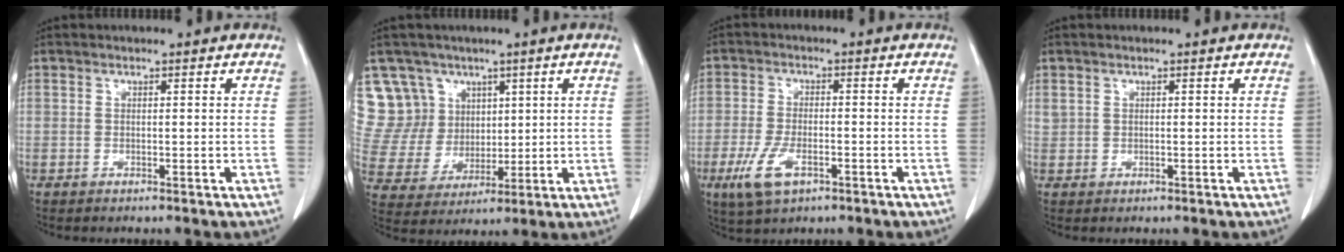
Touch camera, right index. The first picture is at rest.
{"total": 11.3, "force": [6.3, 9.3, 0.8], "torque": [-0.035, 0.041, 0.140]}
{"total": 6.5, "force": [-3.0, 2.8, 5.0], "torque": [-0.106, -0.010, -0.050]}
{"total": 0.9, "force": [0.5, 0.7, 0.2], "torque": [0.001, 0.007, 0.010]}